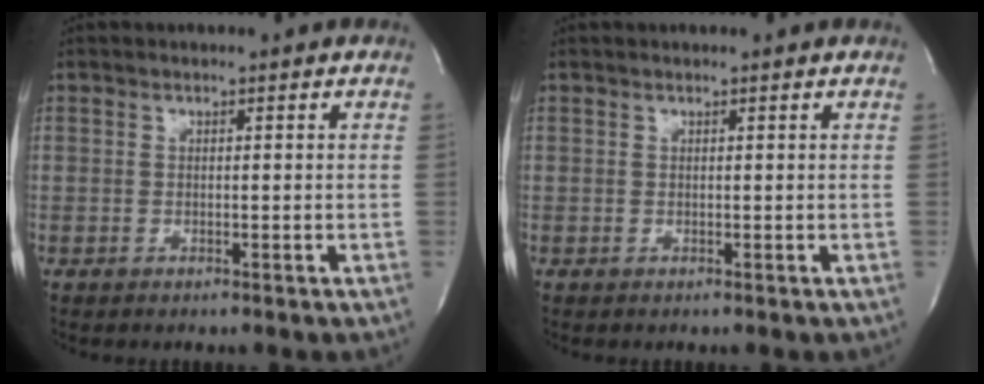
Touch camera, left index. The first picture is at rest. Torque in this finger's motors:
{"motor_torque": [0.22, -0.16, -0.01, -0.01]}